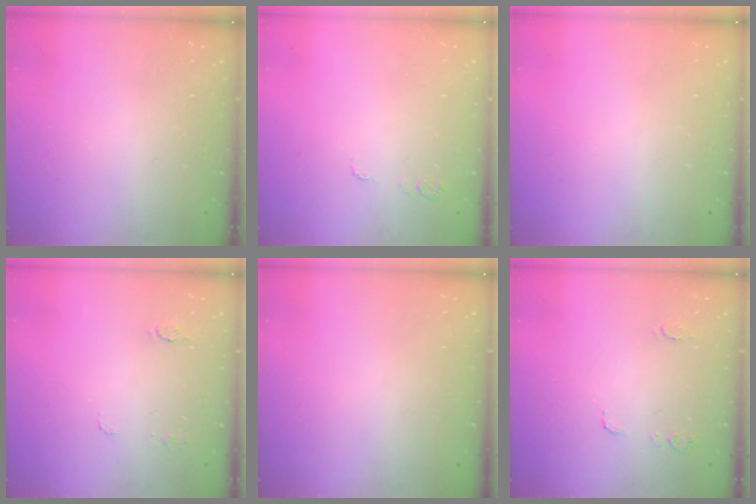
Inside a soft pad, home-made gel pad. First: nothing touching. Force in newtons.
{"total": 5.3, "press": 5.2, "slide": 0.5}
{"total": 0.0}
{"total": 5.2, "press": 5.1, "slide": 0.5}
{"total": 0.0}
{"total": 7.1, "press": 7.0, "slide": 0.7}